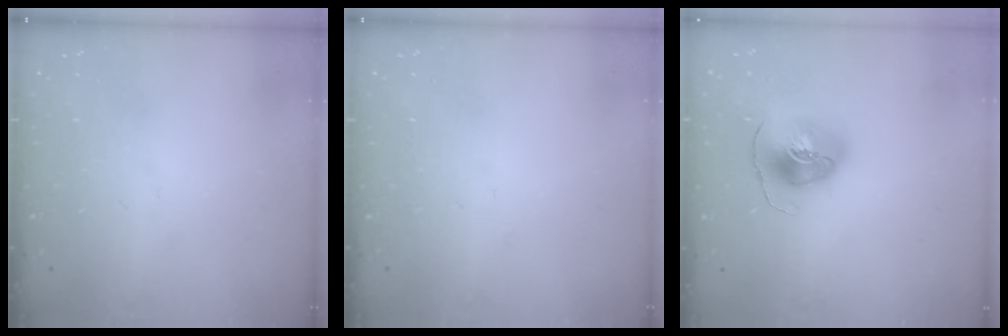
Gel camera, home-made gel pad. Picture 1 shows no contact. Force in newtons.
{"total": 0.0}
{"total": 9.9, "press": 9.9, "slide": 1.3}